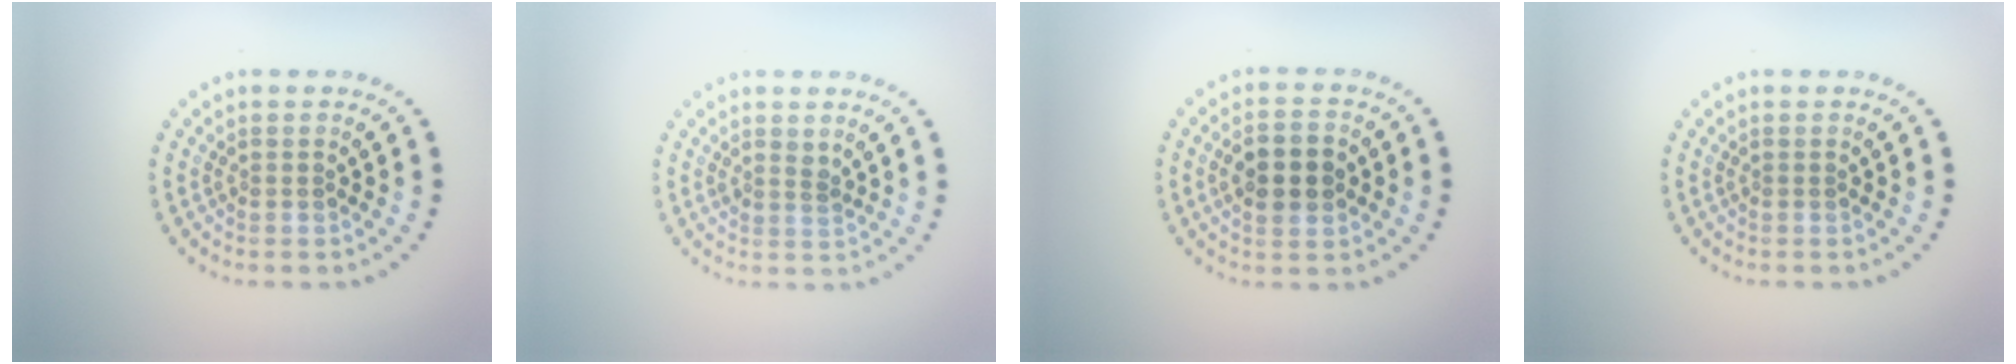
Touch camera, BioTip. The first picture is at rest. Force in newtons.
{"total": 1.0, "press": 0.8, "slide": 0.6}
{"total": 4.4, "press": 4.4, "slide": 0.2}
{"total": 0.0}